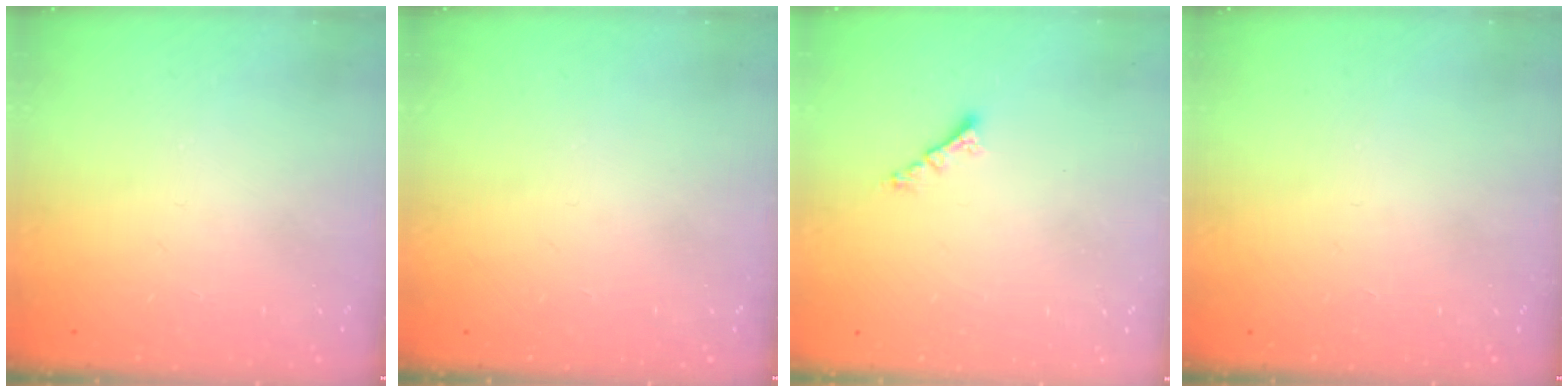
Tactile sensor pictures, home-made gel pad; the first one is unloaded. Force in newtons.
{"total": 0.0}
{"total": 1.8, "press": 1.8, "slide": 0.2}
{"total": 0.0}